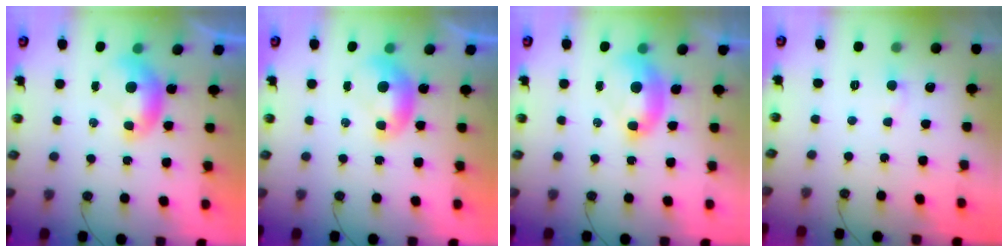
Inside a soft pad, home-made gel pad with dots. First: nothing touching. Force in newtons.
{"total": 0.0}
{"total": 2.5, "press": 2.4, "slide": 0.6}
{"total": 0.6, "press": 0.5, "slide": 0.4}